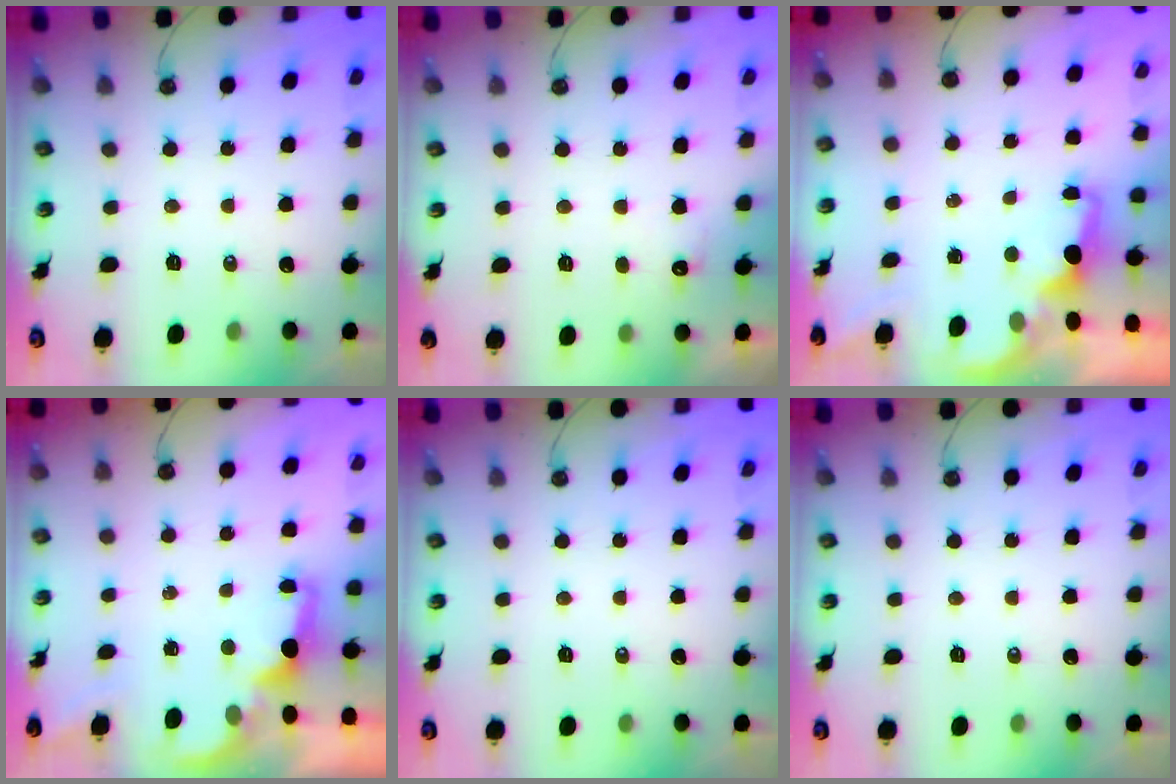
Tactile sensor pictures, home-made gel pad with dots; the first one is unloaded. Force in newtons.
{"total": 5.9, "press": 5.8, "slide": 0.8}
{"total": 1.6, "press": 1.4, "slide": 0.7}
{"total": 2.2, "press": 2.1, "slide": 0.8}
{"total": 0.0}
{"total": 0.0}